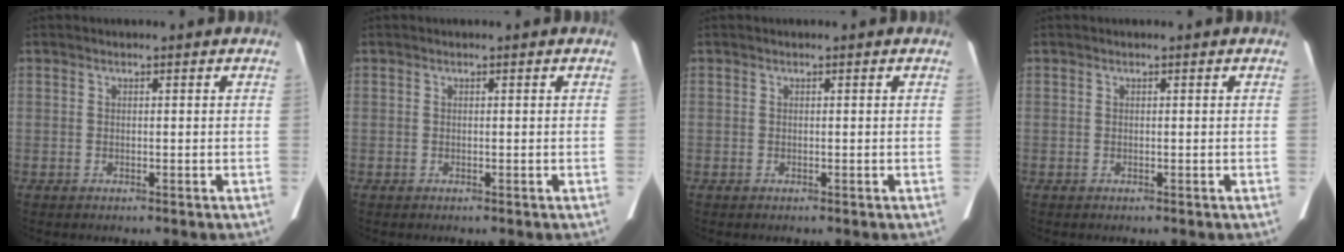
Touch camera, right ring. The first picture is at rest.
{"total": 0.0}
{"total": 0.0}
{"total": 0.0}